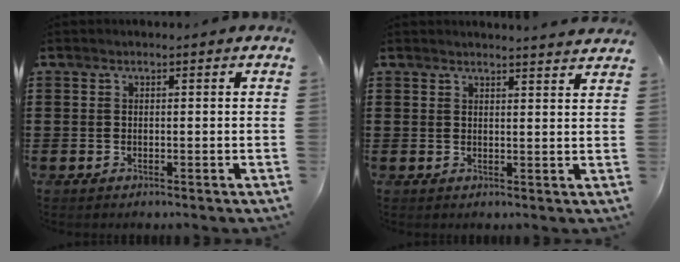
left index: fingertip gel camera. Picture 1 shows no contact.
{"total": 2.2, "force": [2.2, -0.3, 0.2], "torque": [-0.010, -0.006, 0.041]}